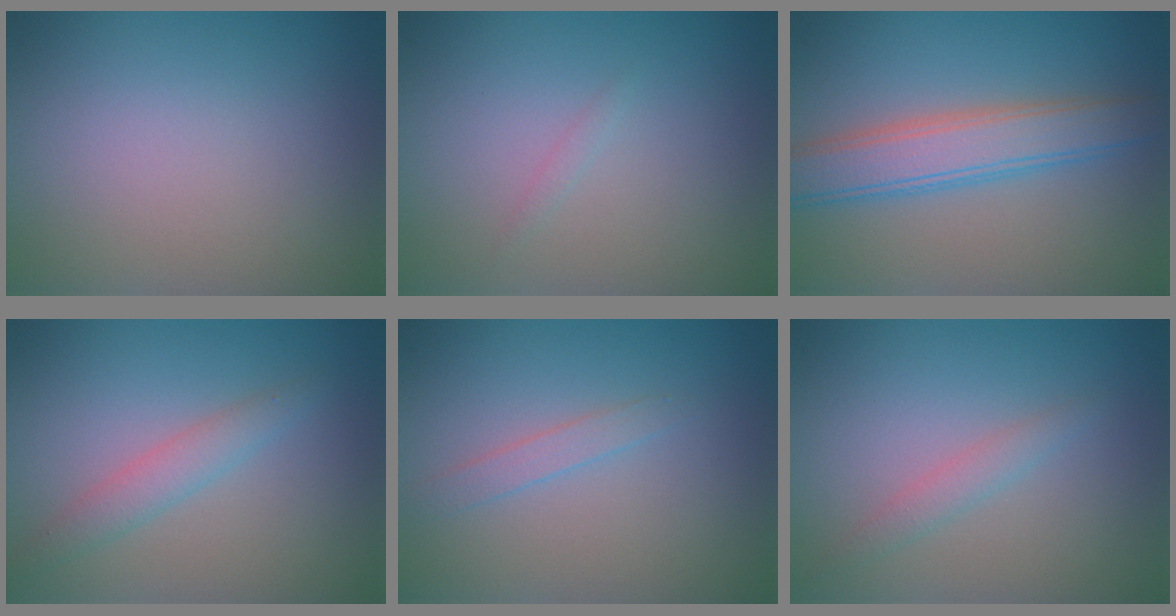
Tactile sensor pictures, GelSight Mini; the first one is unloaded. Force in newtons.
{"total": 0.5, "press": 0.5, "slide": 0.0}
{"total": 4.9, "press": 4.9, "slide": 0.2}
{"total": 2.1, "press": 2.1, "slide": 0.1}
{"total": 1.2, "press": 1.2, "slide": 0.1}
{"total": 1.4, "press": 1.4, "slide": 0.1}